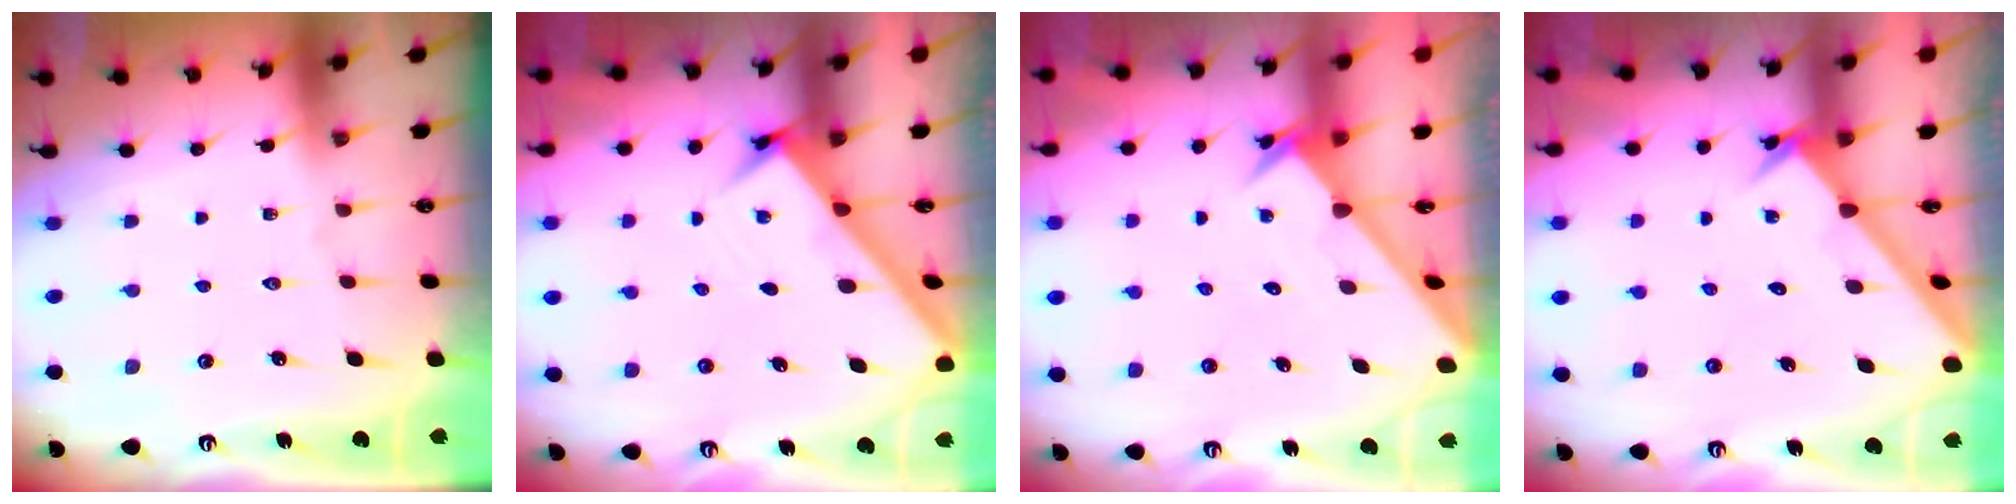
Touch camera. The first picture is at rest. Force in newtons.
{"total": 3.0, "press": 2.9, "slide": 0.4}
{"total": 2.6, "press": 2.6, "slide": 0.2}
{"total": 2.1, "press": 2.1, "slide": 0.2}